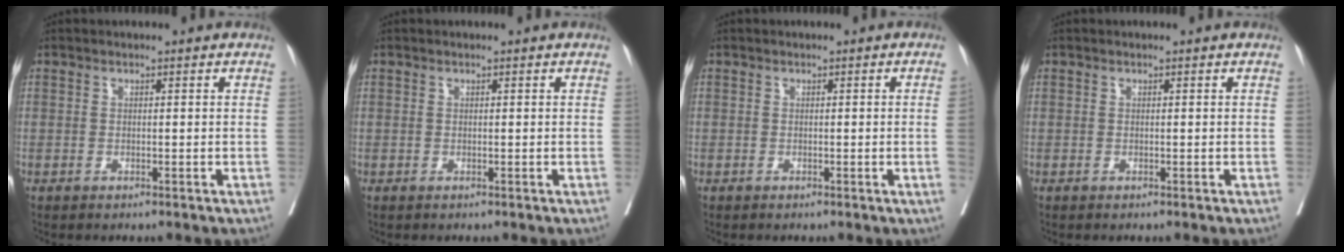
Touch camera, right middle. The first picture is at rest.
{"total": 0.0}
{"total": 1.5, "force": [-0.1, -0.7, 1.3], "torque": [-0.016, -0.002, 0.000]}
{"total": 0.0}